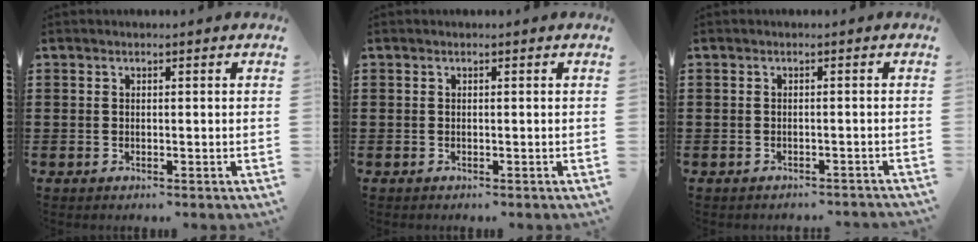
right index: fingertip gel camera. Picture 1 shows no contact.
{"total": 0.0}
{"total": 0.9, "force": [-0.9, 0.0, 0.2], "torque": [-0.008, -0.002, -0.018]}